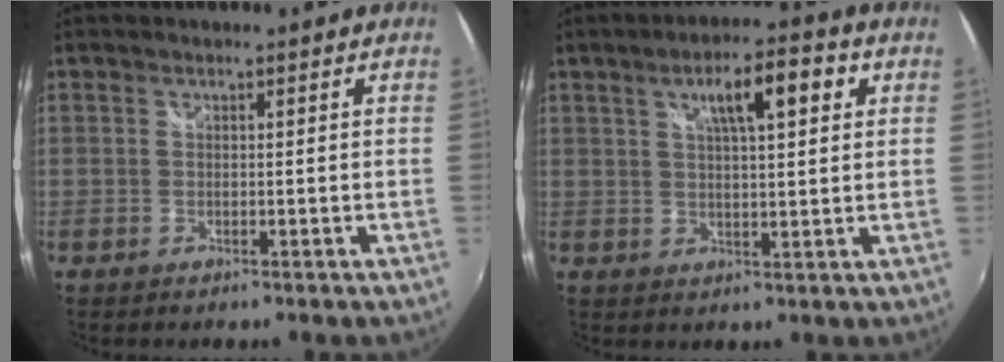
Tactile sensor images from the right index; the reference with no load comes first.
{"total": 9.1, "force": [3.8, 2.4, 8.0], "torque": [-0.128, 0.018, 0.060]}